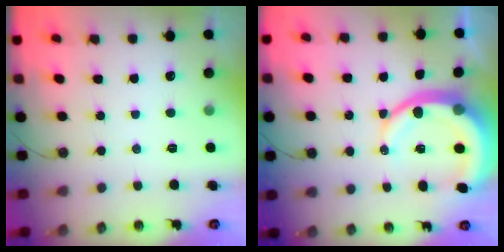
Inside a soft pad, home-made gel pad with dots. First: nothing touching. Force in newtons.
{"total": 12.9, "press": 12.8, "slide": 1.6}